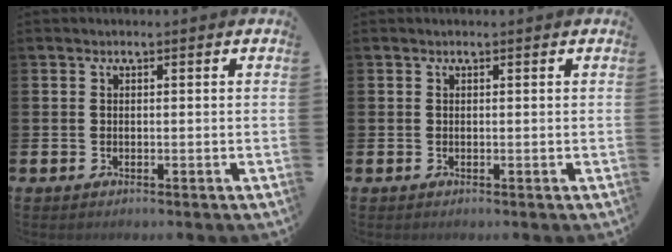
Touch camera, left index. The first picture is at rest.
{"total": 0.0}